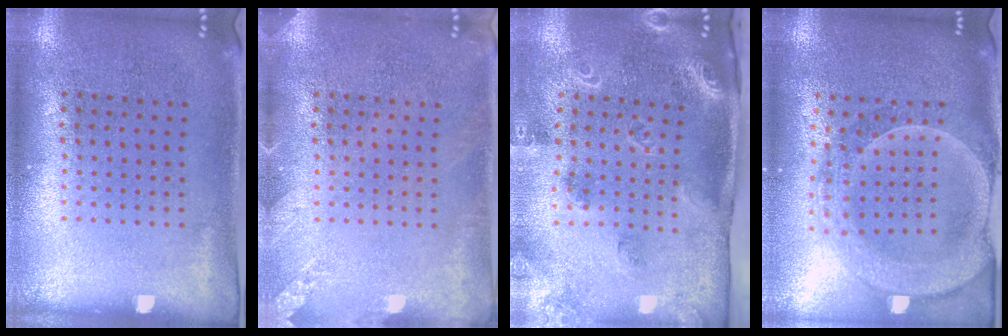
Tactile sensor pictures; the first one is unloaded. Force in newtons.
{"total": 1.6, "press": 1.6, "slide": 0.2}
{"total": 1.8, "press": 1.7, "slide": 0.5}
{"total": 2.6, "press": 2.3, "slide": 1.2}